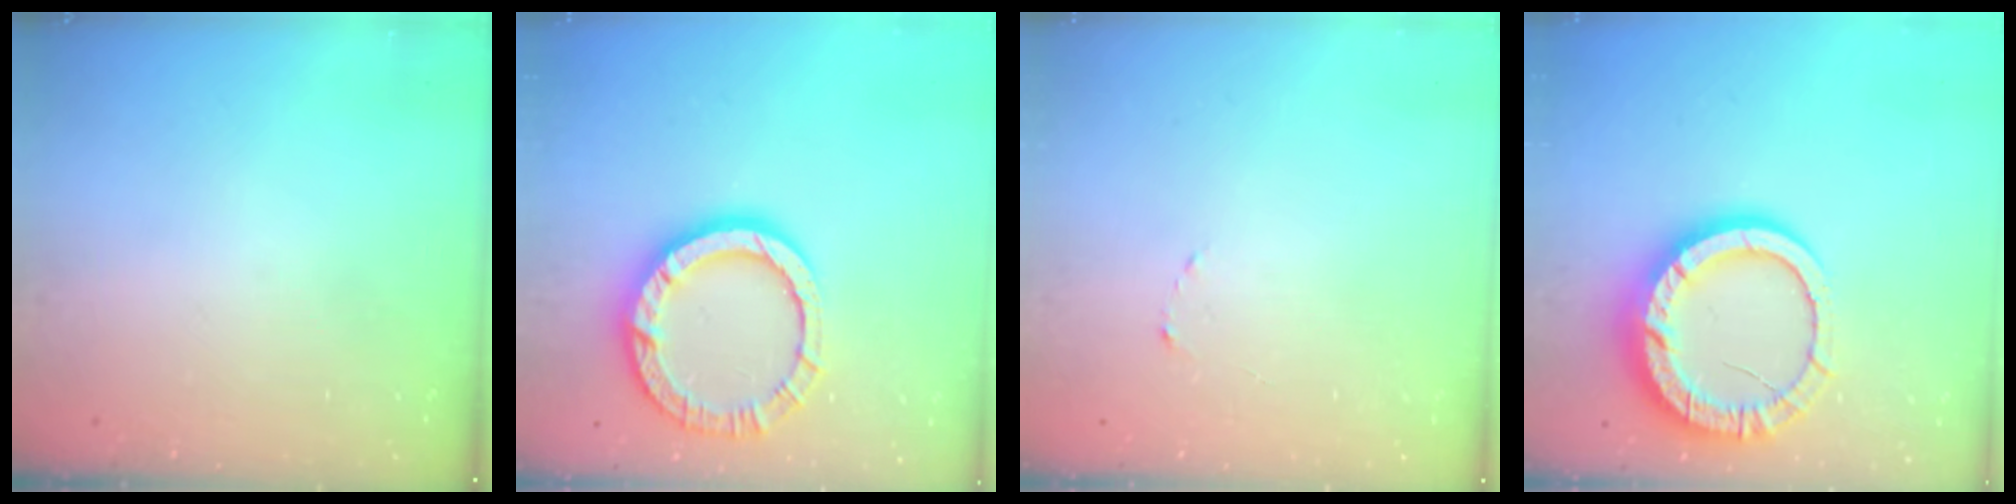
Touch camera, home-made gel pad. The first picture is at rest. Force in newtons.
{"total": 15.0, "press": 14.9, "slide": 1.9}
{"total": 1.5, "press": 1.5, "slide": 0.2}
{"total": 16.6, "press": 16.6, "slide": 1.6}